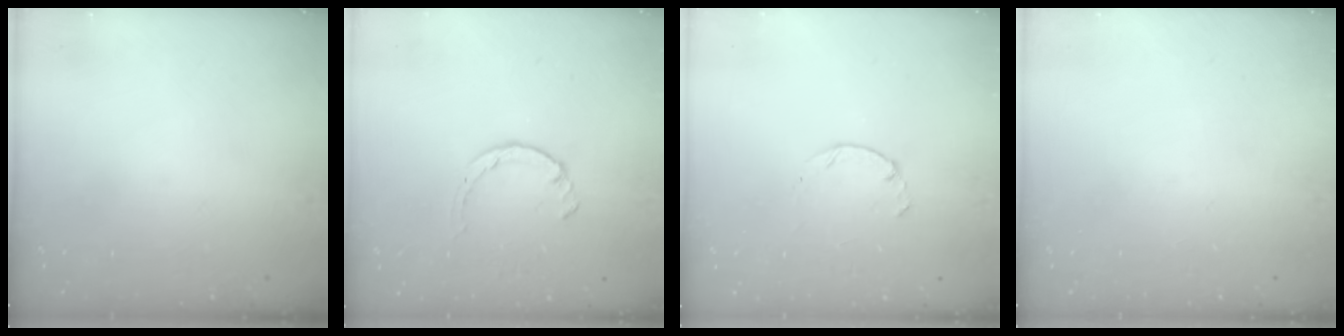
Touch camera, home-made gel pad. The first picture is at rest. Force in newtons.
{"total": 1.4, "press": 1.3, "slide": 0.3}
{"total": 1.3, "press": 1.2, "slide": 0.4}
{"total": 0.0}